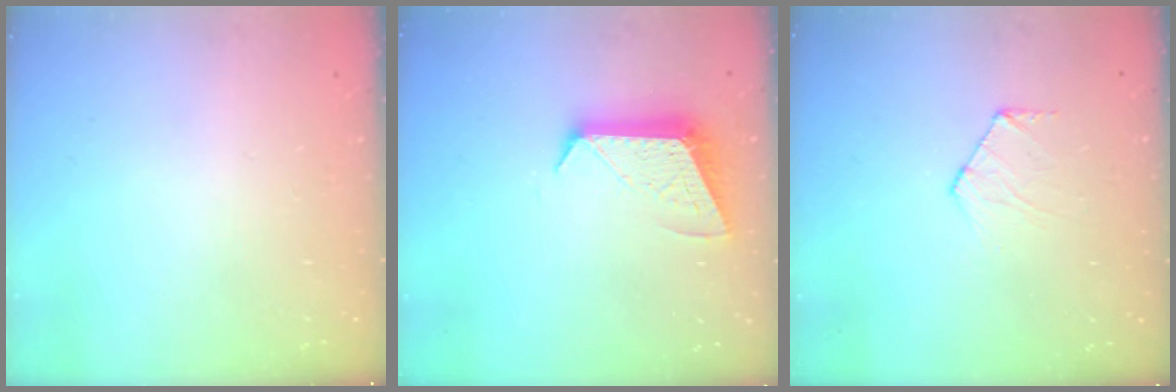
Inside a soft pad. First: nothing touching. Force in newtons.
{"total": 10.1, "press": 10.1, "slide": 0.7}
{"total": 5.9, "press": 5.9, "slide": 0.6}